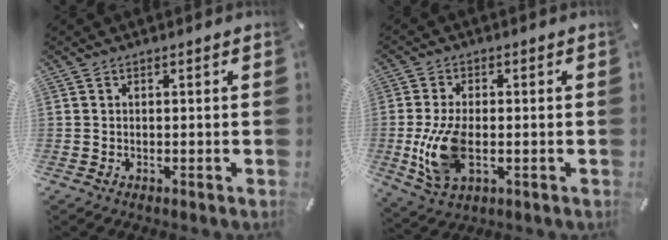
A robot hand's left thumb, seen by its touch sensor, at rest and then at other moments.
{"total": 11.5, "force": [-1.7, 6.5, 9.4], "torque": [-0.216, -0.015, -0.027]}